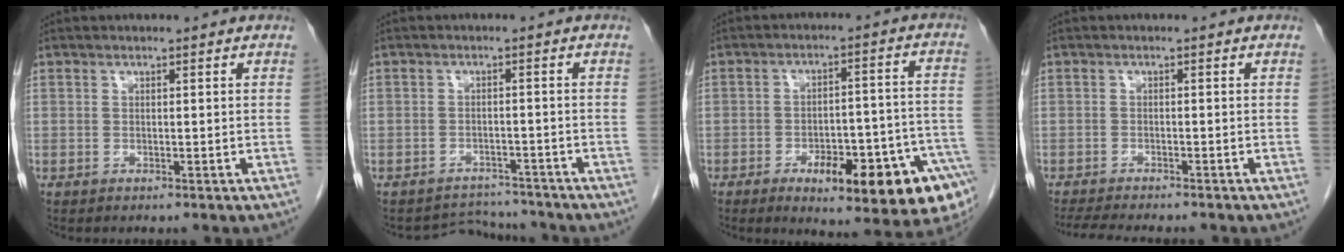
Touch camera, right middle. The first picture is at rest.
{"total": 4.0, "force": [-3.7, 0.7, -1.4], "torque": [0.020, 0.012, -0.053]}
{"total": 18.4, "force": [-9.5, 4.5, 15.1], "torque": [-0.128, 0.021, -0.119]}
{"total": 7.6, "force": [-6.7, 0.9, 3.4], "torque": [-0.055, -0.015, -0.102]}